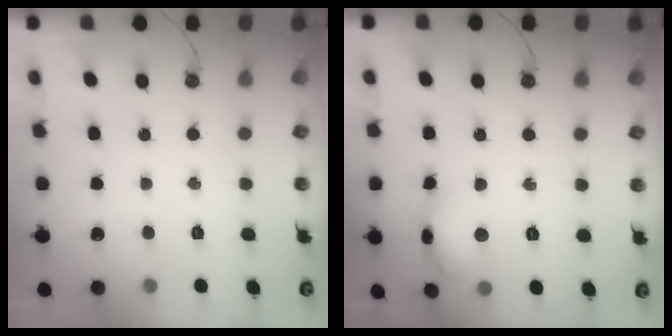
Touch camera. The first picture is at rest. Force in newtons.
{"total": 13.0, "press": 13.0, "slide": 1.1}